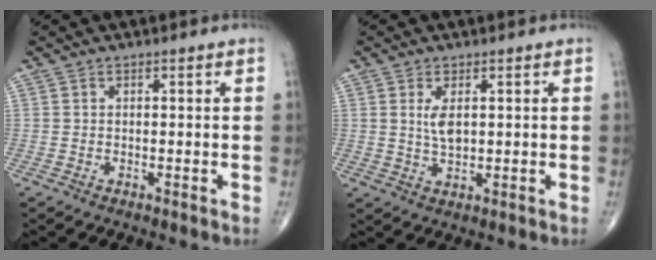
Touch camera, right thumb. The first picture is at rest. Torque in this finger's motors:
{"motor_torque": [-0.64, 0.60, 0.52, 0.19, 0.03]}